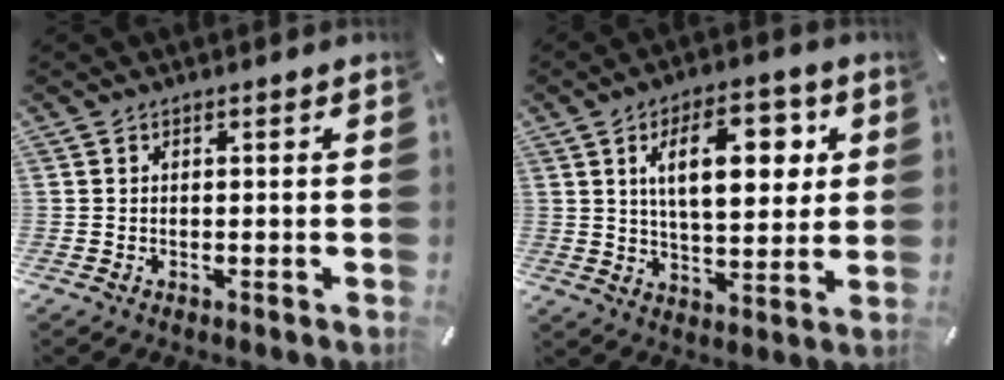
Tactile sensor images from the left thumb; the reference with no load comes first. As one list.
[{"total": 15.7, "force": [5.3, 7.6, 12.6], "torque": [-0.185, -0.004, 0.084]}]